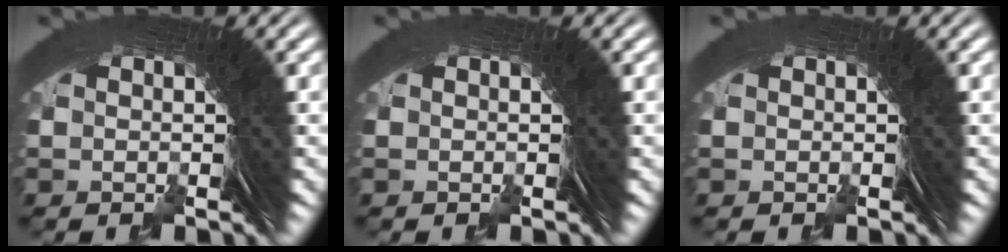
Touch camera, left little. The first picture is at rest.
{"total": 0.0}
{"total": 0.0}